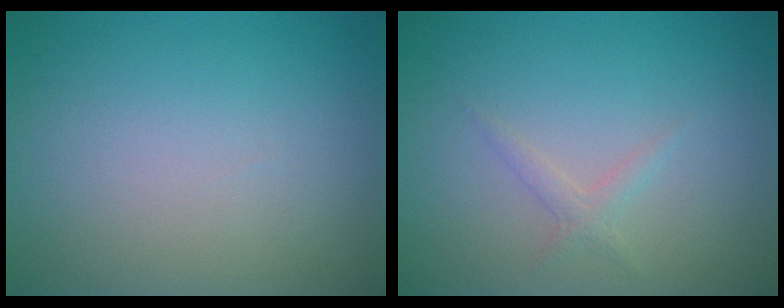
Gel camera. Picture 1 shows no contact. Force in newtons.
{"total": 1.1, "press": 1.1, "slide": 0.0}